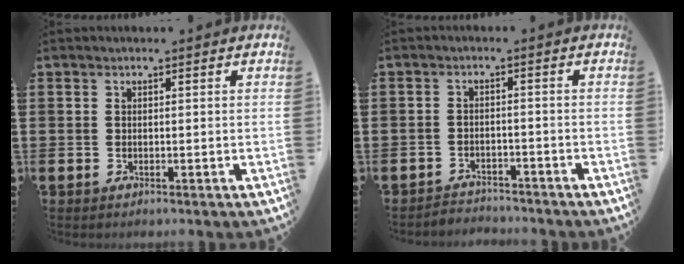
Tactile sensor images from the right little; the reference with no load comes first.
{"total": 2.2, "force": [-2.2, 0.2, -0.3], "torque": [-0.002, 0.003, -0.050]}